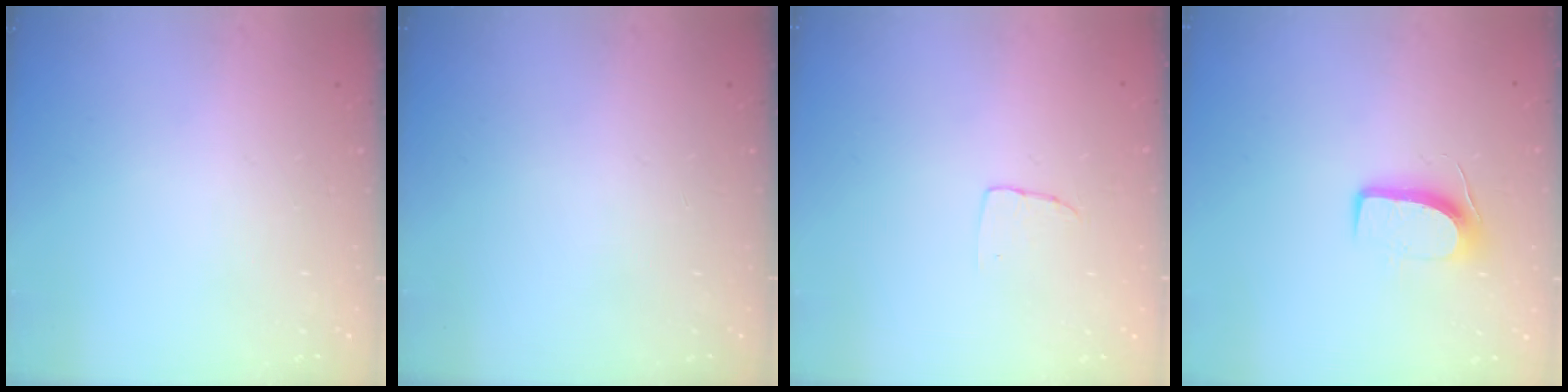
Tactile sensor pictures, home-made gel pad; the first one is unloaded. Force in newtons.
{"total": 0.0}
{"total": 2.9, "press": 2.9, "slide": 0.1}
{"total": 7.6, "press": 7.6, "slide": 0.5}